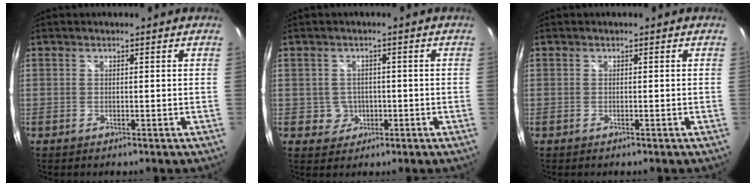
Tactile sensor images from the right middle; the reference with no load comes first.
{"total": 3.5, "force": [-0.7, 3.4, 0.3], "torque": [-0.009, 0.007, -0.005]}
{"total": 0.0}